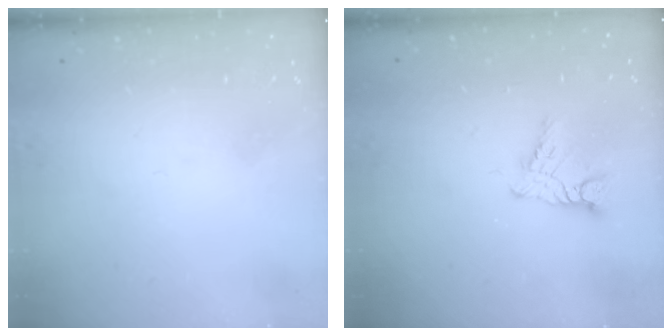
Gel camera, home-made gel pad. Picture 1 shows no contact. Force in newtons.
{"total": 8.1, "press": 8.1, "slide": 0.6}